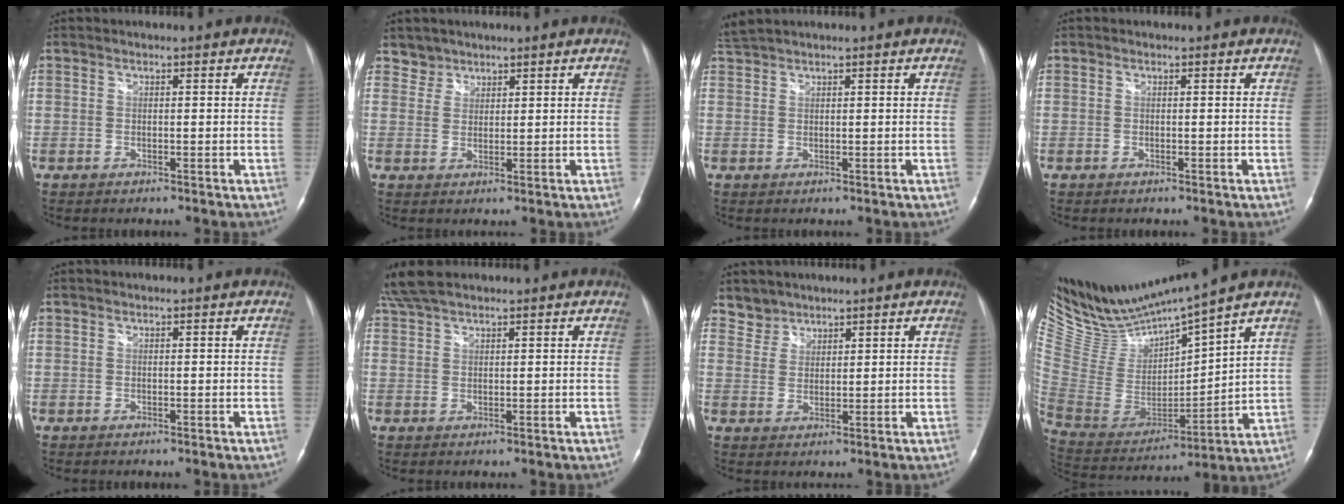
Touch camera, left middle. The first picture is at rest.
{"total": 2.5, "force": [2.0, 1.3, -0.6], "torque": [0.019, 0.006, 0.034]}
{"total": 2.2, "force": [2.1, -0.1, 0.6], "torque": [-0.016, 0.023, 0.046]}
{"total": 0.0}
{"total": 0.0}
{"total": 5.4, "force": [4.6, 1.3, 2.5], "torque": [-0.055, 0.028, 0.091]}
{"total": 3.2, "force": [2.7, 1.6, -0.7], "torque": [0.022, 0.006, 0.051]}
{"total": 15.0, "force": [14.3, -0.8, 4.5], "torque": [-0.106, -0.025, 0.297]}